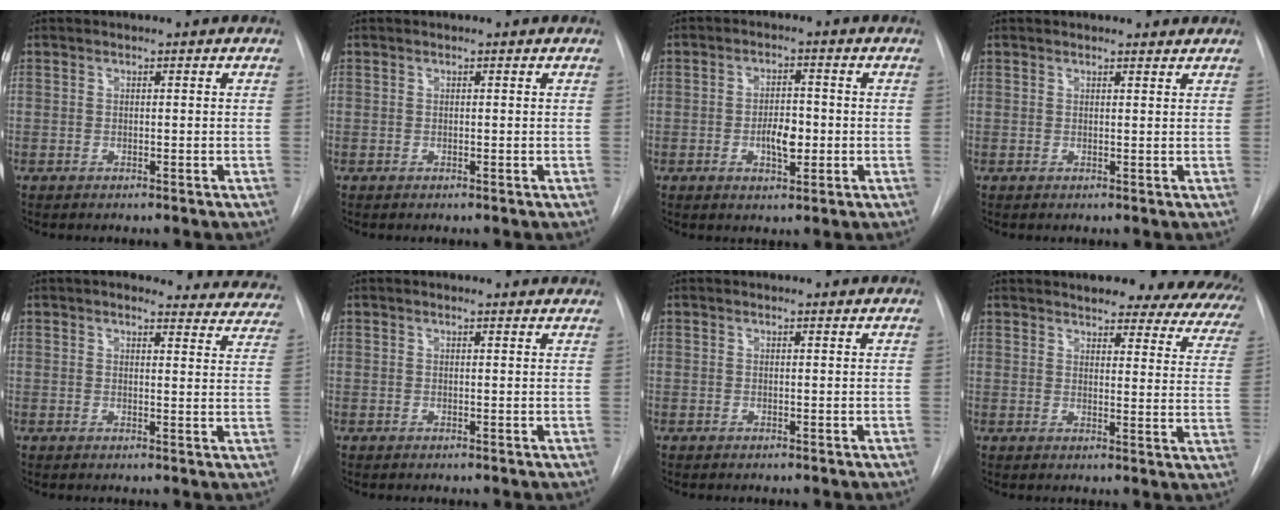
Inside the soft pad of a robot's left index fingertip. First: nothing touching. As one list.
[{"total": 0.0}, {"total": 4.6, "force": [-0.9, 2.0, 4.1], "torque": [-0.068, 0.003, -0.013]}, {"total": 2.7, "force": [2.6, 0.6, 0.4], "torque": [-0.008, 0.002, 0.025]}, {"total": 18.9, "force": [17.7, 4.6, 4.9], "torque": [-0.037, -0.034, 0.181]}, {"total": 4.4, "force": [4.2, 0.6, 0.9], "torque": [-0.014, 0.008, 0.035]}, {"total": 1.4, "force": [1.4, 0.2, 0.2], "torque": [-0.010, 0.004, 0.015]}, {"total": 21.4, "force": [18.4, 5.3, 9.5], "torque": [-0.110, -0.041, 0.191]}]